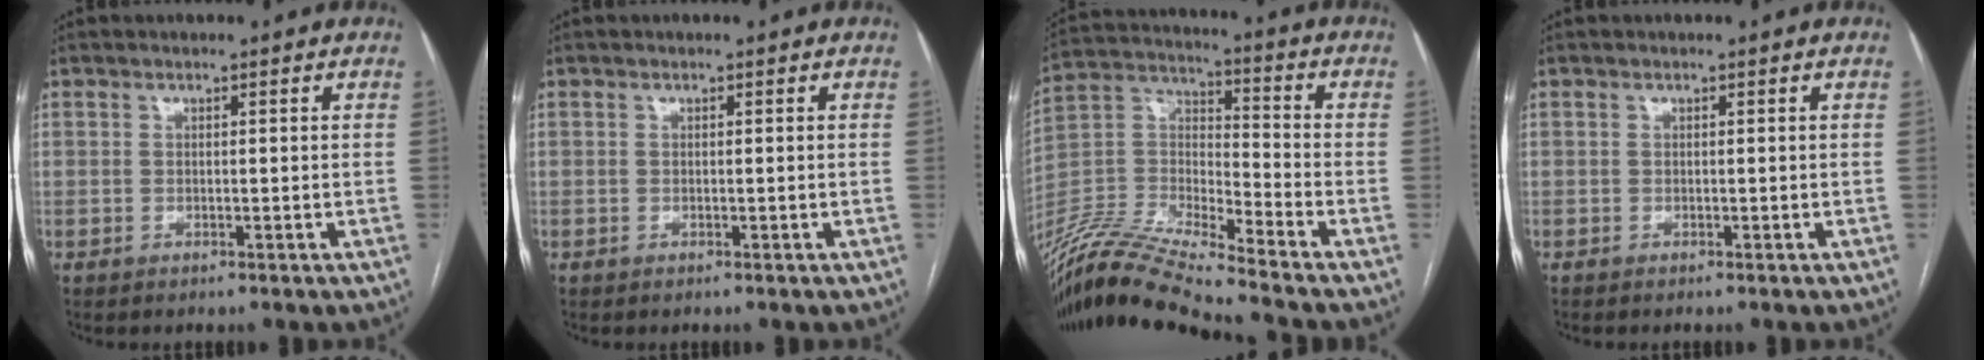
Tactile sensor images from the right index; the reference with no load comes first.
{"total": 0.0}
{"total": 17.8, "force": [-16.5, -0.7, 6.7], "torque": [-0.136, 0.013, -0.312]}
{"total": 0.0}